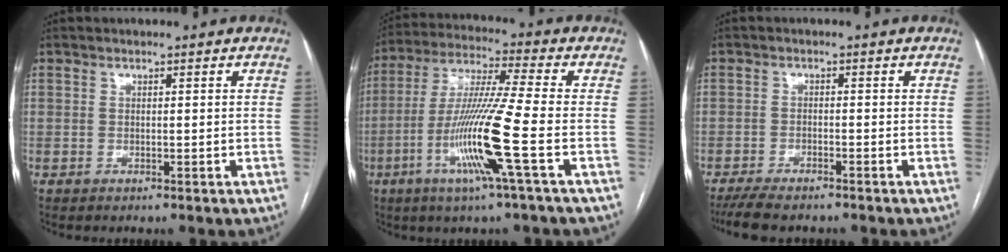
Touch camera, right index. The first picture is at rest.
{"total": 14.5, "force": [-4.7, -1.6, 13.6], "torque": [-0.273, -0.017, -0.094]}
{"total": 6.8, "force": [-5.8, 1.4, 3.3], "torque": [-0.051, -0.011, -0.092]}